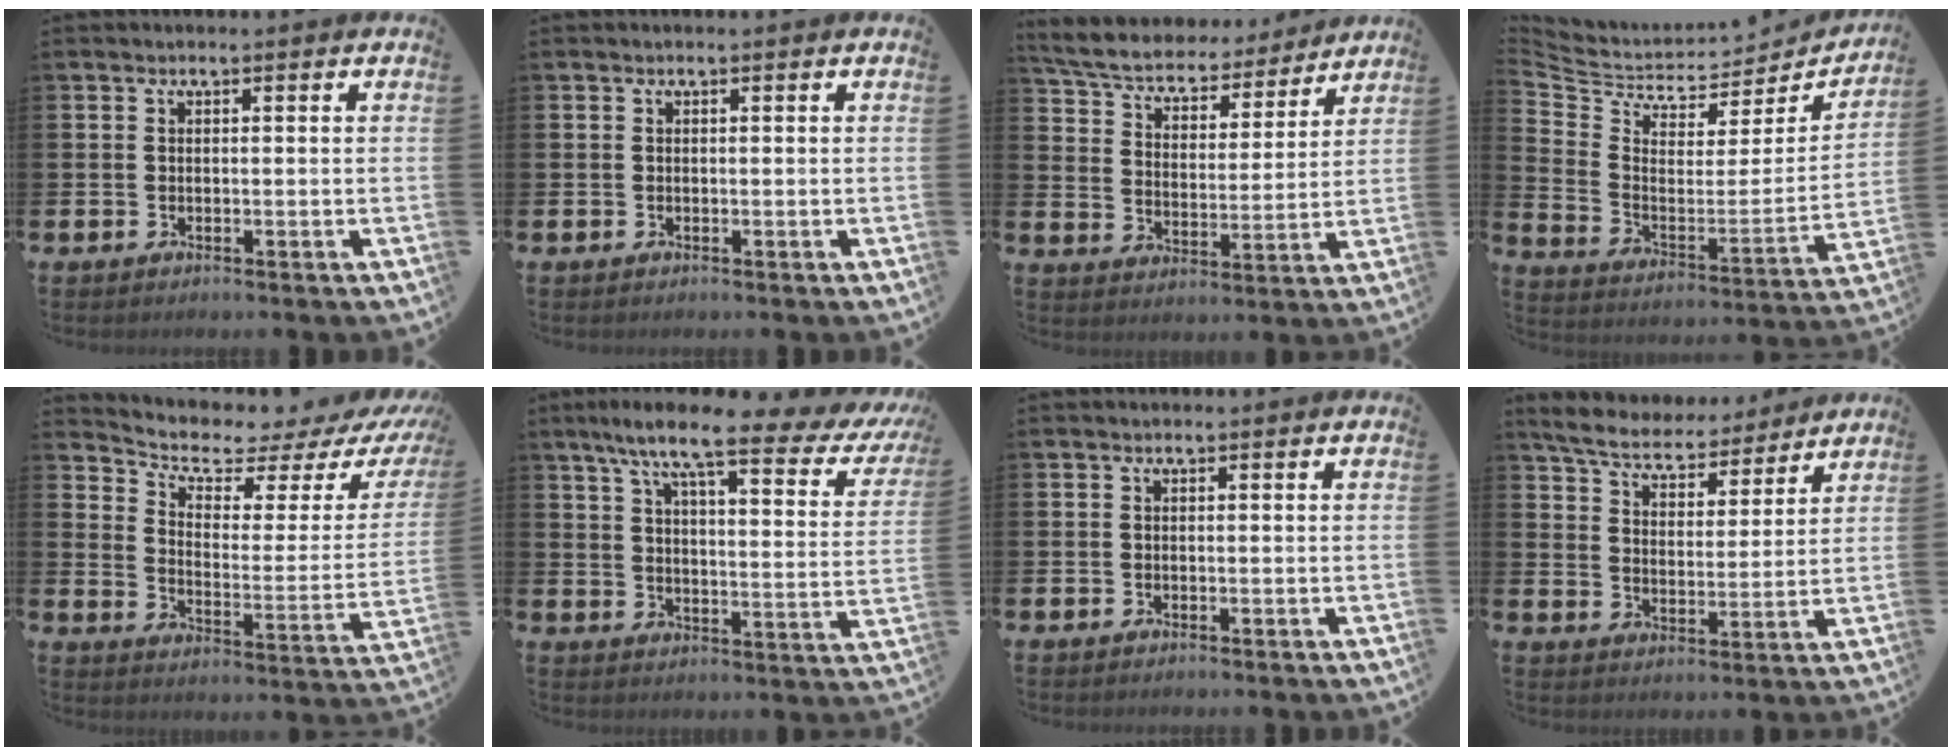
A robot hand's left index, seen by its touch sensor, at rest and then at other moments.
{"total": 0.0}
{"total": 6.3, "force": [5.9, 1.7, 1.1], "torque": [-0.057, -0.046, 0.101]}
{"total": 5.5, "force": [4.6, 2.6, 1.5], "torque": [-0.062, -0.043, 0.076]}
{"total": 4.7, "force": [4.2, 1.4, 1.7], "torque": [-0.048, -0.047, 0.059]}
{"total": 10.0, "force": [7.5, 1.5, 6.5], "torque": [-0.130, -0.048, 0.115]}
{"total": 0.0}
{"total": 6.2, "force": [5.9, 1.5, 1.3], "torque": [-0.058, -0.041, 0.101]}